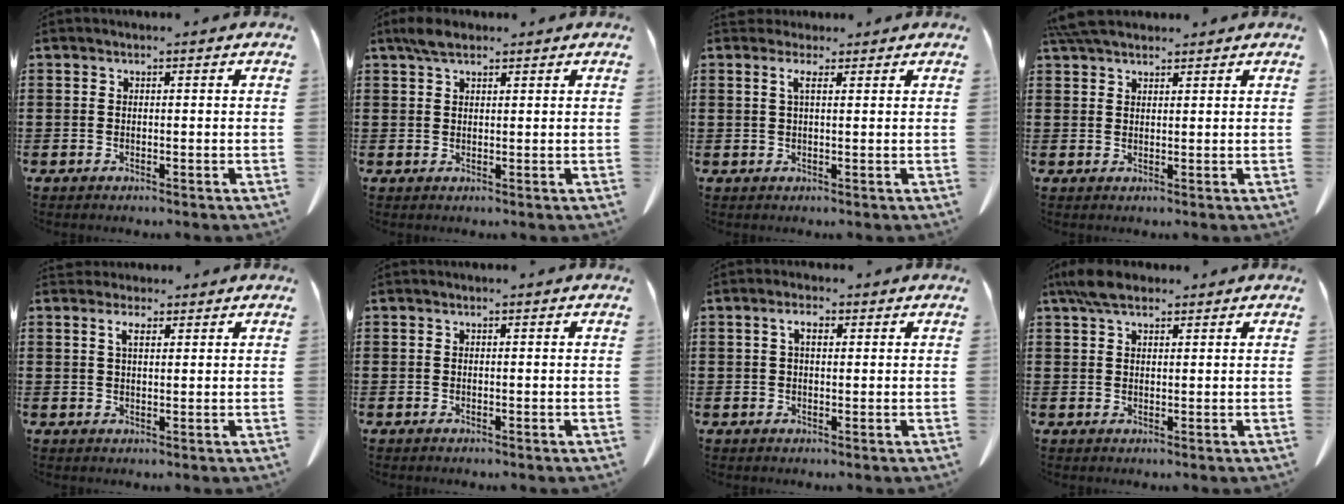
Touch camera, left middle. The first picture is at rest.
{"total": 3.1, "force": [2.2, 1.2, 1.8], "torque": [-0.041, 0.005, 0.042]}
{"total": 2.5, "force": [1.5, 0.6, 1.9], "torque": [-0.042, 0.002, 0.027]}
{"total": 4.3, "force": [3.7, 1.1, 1.9], "torque": [-0.047, -0.003, 0.073]}
{"total": 2.7, "force": [1.8, 0.9, 1.8], "torque": [-0.041, 0.002, 0.033]}
{"total": 0.0}
{"total": 2.7, "force": [1.0, 1.2, 2.2], "torque": [-0.041, 0.004, 0.015]}
{"total": 4.4, "force": [3.2, 1.7, 2.5], "torque": [-0.058, 0.004, 0.061]}